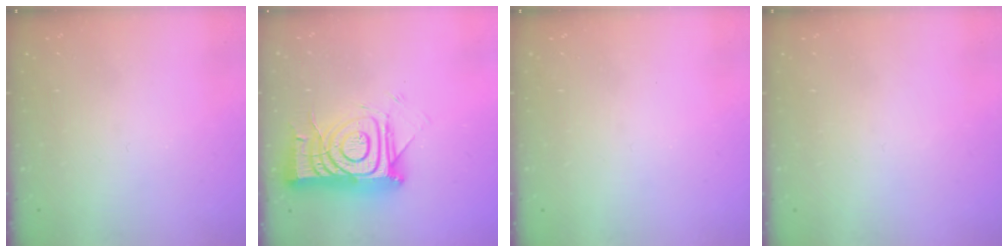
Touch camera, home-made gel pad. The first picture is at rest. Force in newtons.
{"total": 16.3, "press": 16.3, "slide": 1.5}
{"total": 0.0}
{"total": 1.9, "press": 1.9, "slide": 0.1}